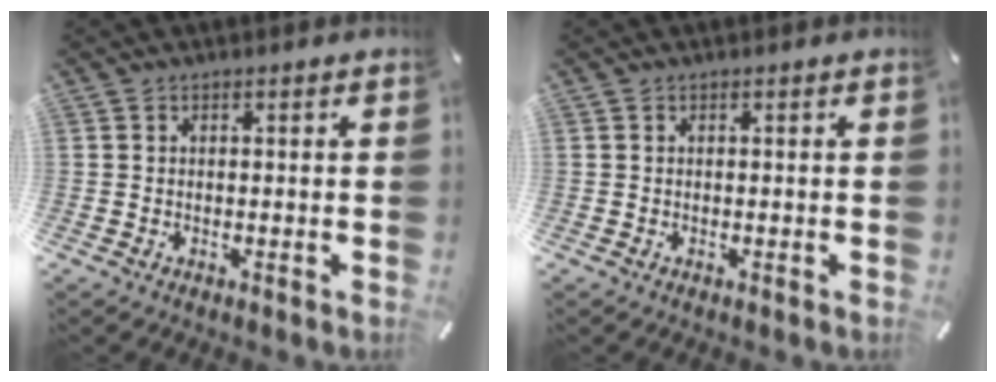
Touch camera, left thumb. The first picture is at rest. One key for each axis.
{"total": 0.0}